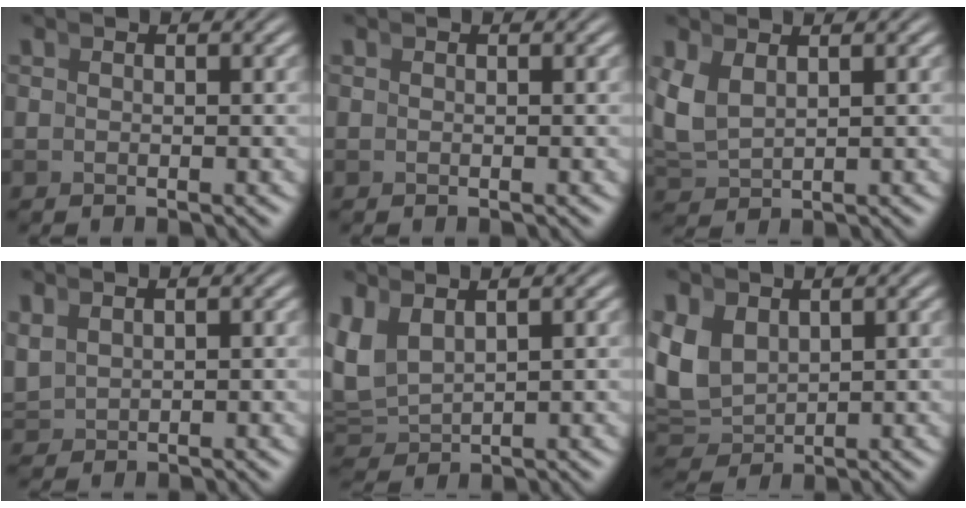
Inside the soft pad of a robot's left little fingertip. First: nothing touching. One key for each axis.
{"total": 0.0}
{"total": 3.3, "fx": 0.6, "fy": 2.6, "fz": 2.0, "tx": -0.066, "ty": -0.013, "tz": 0.025}
{"total": 1.5, "fx": 0.9, "fy": 1.0, "fz": 0.7, "tx": -0.022, "ty": -0.002, "tz": 0.029}
{"total": 5.4, "fx": 0.8, "fy": 4.5, "fz": 2.9, "tx": -0.094, "ty": -0.016, "tz": 0.026}
{"total": 5.6, "fx": 0.4, "fy": 4.7, "fz": 3.0, "tx": -0.099, "ty": -0.023, "tz": 0.023}